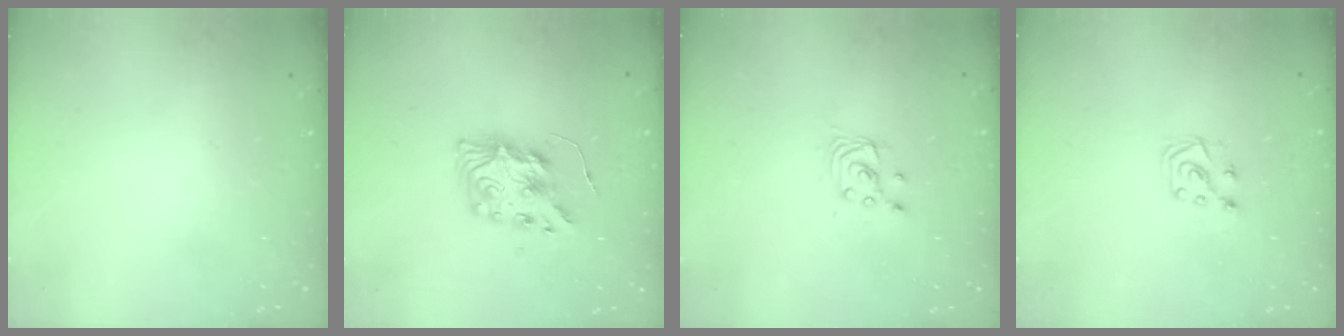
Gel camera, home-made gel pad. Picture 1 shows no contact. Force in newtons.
{"total": 9.8, "press": 9.8, "slide": 0.9}
{"total": 2.8, "press": 2.8, "slide": 0.2}
{"total": 7.3, "press": 7.2, "slide": 0.5}